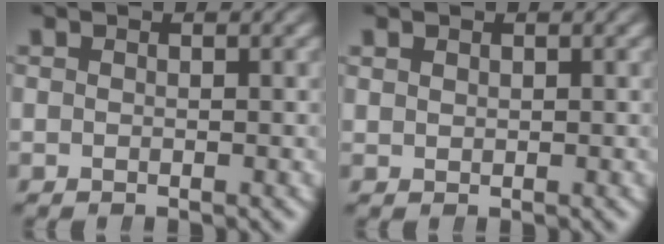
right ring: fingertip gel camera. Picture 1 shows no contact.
{"total": 0.8, "force": [0.7, 0.0, 0.1], "torque": [0.006, 0.000, 0.021]}